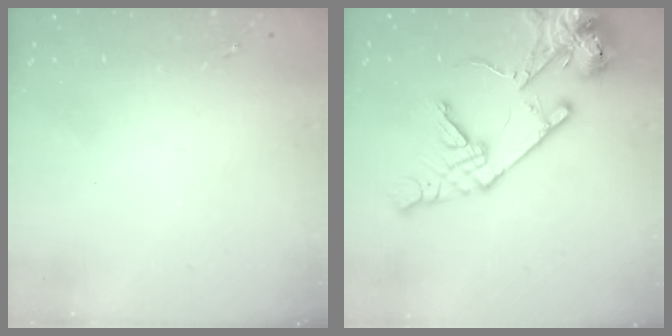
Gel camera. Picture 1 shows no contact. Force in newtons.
{"total": 18.1, "press": 17.9, "slide": 2.8}